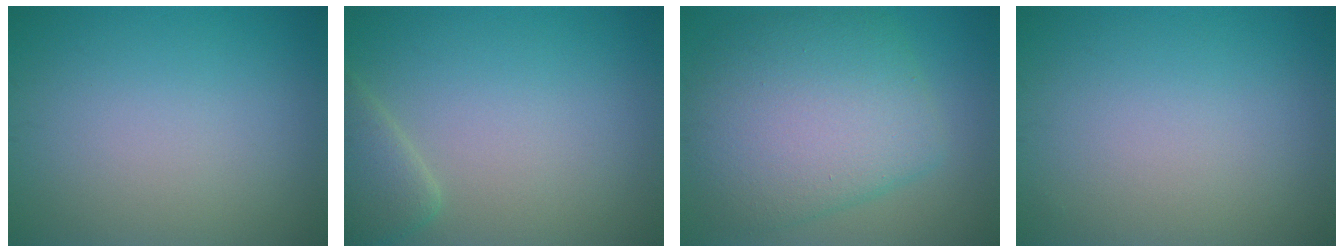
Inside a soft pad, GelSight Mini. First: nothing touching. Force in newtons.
{"total": 2.6, "press": 2.5, "slide": 0.3}
{"total": 9.0, "press": 9.0, "slide": 0.1}
{"total": 0.0}